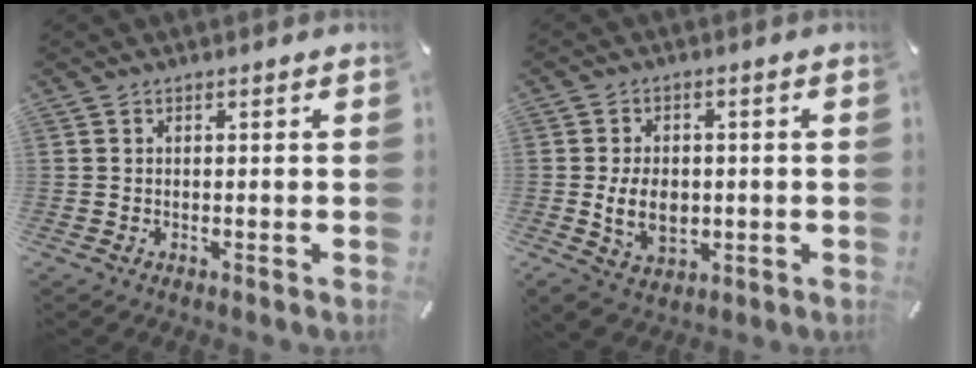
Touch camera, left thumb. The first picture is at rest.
{"total": 8.6, "force": [-1.0, 6.4, 5.6], "torque": [-0.117, -0.001, -0.020]}